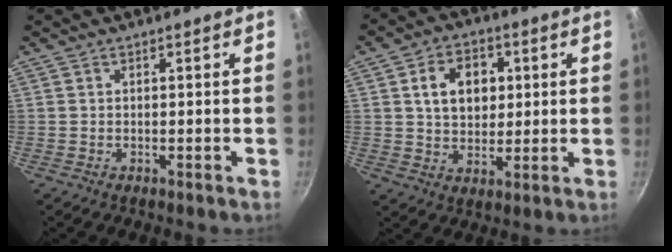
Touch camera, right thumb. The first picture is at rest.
{"total": 10.1, "force": [2.3, 7.5, 6.4], "torque": [-0.079, 0.002, 0.036]}